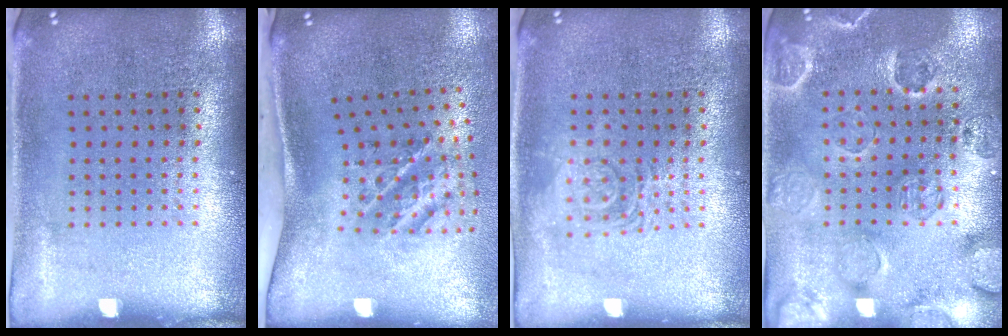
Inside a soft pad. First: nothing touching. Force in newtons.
{"total": 2.2, "press": 1.2, "slide": 1.8}
{"total": 1.2, "press": 1.2, "slide": 0.2}
{"total": 2.5, "press": 2.2, "slide": 1.1}